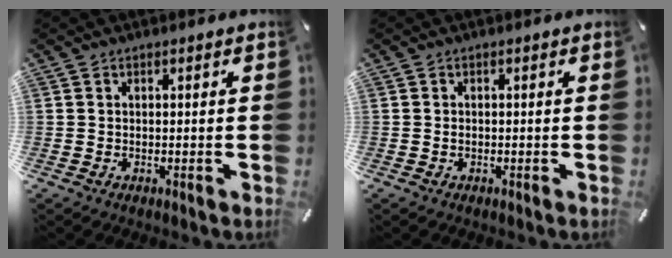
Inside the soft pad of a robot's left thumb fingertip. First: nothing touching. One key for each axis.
{"total": 0.8, "fx": -0.3, "fy": 0.6, "fz": 0.5, "tx": -0.011, "ty": 0.002, "tz": -0.007}